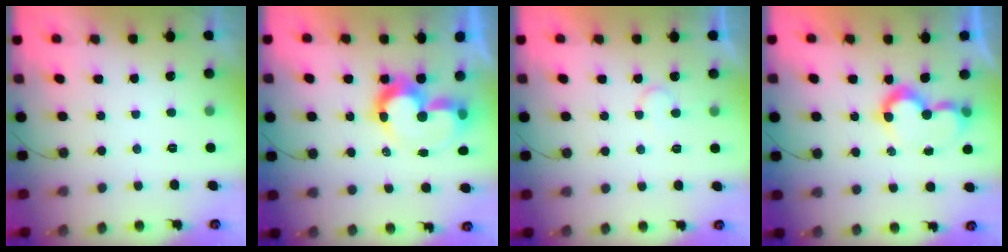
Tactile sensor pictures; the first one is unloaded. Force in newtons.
{"total": 11.3, "press": 10.8, "slide": 3.4}
{"total": 4.4, "press": 4.4, "slide": 0.2}
{"total": 7.8, "press": 7.8, "slide": 0.8}